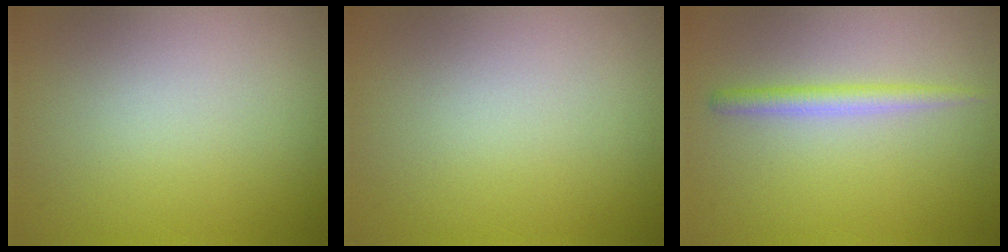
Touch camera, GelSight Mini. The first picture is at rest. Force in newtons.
{"total": 0.0}
{"total": 1.8, "press": 1.8, "slide": 0.1}